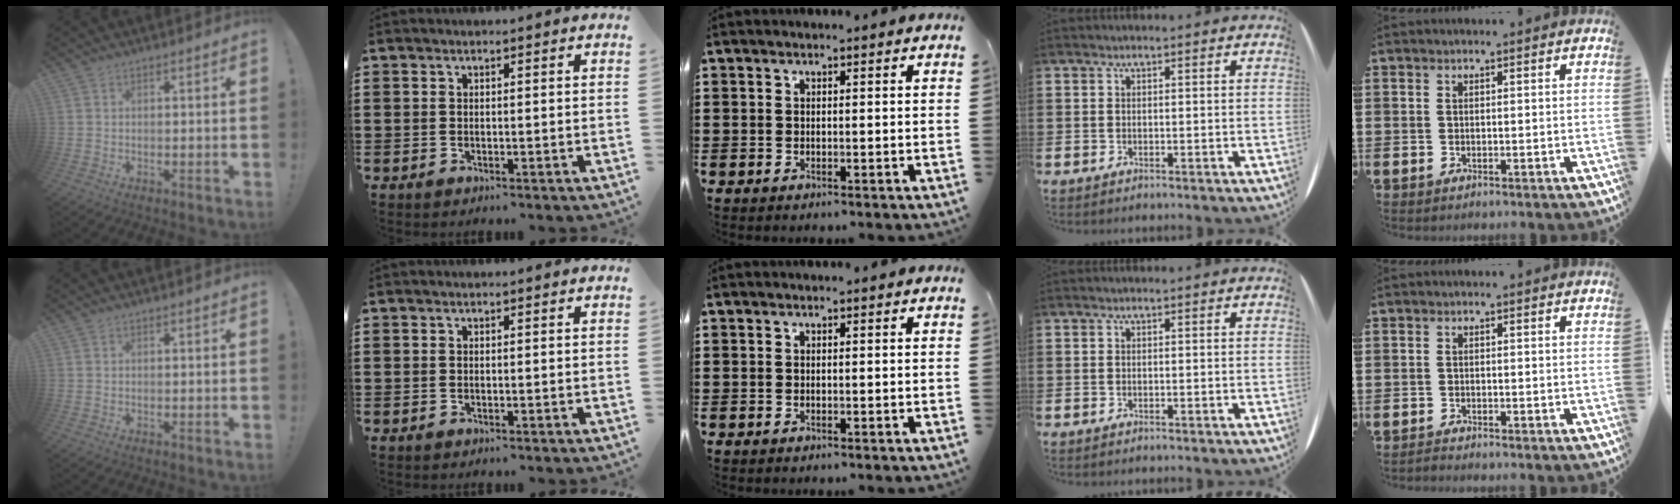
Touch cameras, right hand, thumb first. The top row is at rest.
{"little": {"total": 0.6, "force": [-0.6, 0.0, 0.1], "torque": [-0.003, -0.002, -0.013]}}